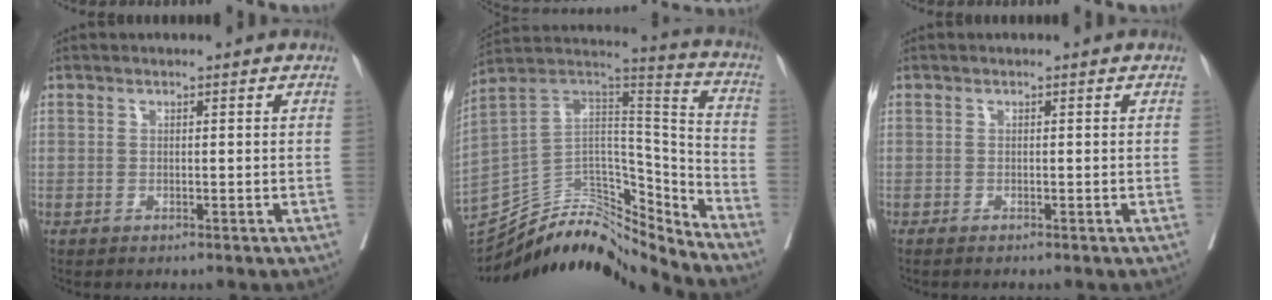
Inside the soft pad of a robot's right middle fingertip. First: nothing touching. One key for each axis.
{"total": 22.1, "fx": -21.0, "fy": 3.5, "fz": 6.0, "tx": -0.114, "ty": 0.048, "tz": -0.350}
{"total": 0.5, "fx": -0.4, "fy": -0.1, "fz": 0.3, "tx": -0.006, "ty": 0.001, "tz": -0.007}